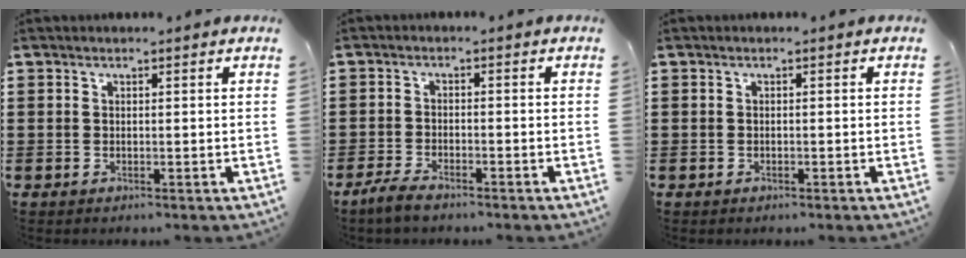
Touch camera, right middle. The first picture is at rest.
{"total": 2.8, "force": [-2.4, 0.7, 1.3], "torque": [-0.029, 0.006, -0.050]}
{"total": 0.5, "force": [-0.4, 0.4, 0.1], "torque": [-0.002, 0.002, -0.009]}